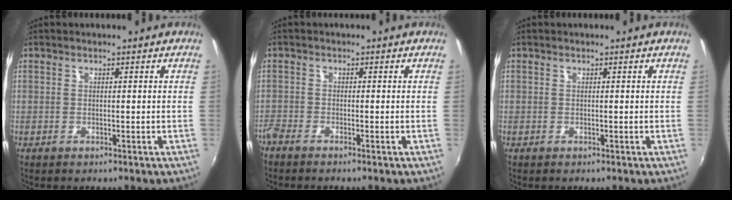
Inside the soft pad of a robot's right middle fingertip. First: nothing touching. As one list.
[{"total": 2.5, "force": [-2.2, 0.6, 0.9], "torque": [-0.031, -0.008, -0.049]}, {"total": 0.0}]